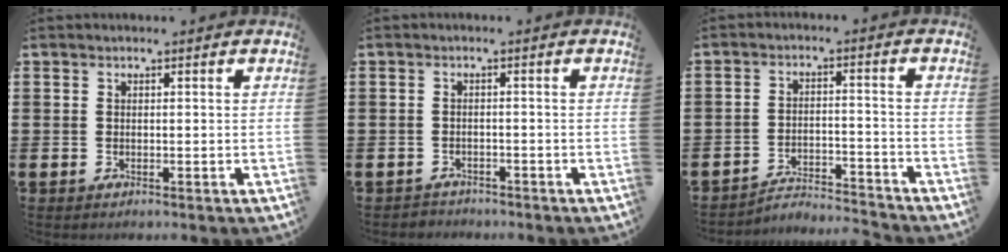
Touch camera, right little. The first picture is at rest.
{"total": 1.1, "force": [-1.0, 0.3, -0.1], "torque": [-0.001, 0.003, -0.023]}
{"total": 3.7, "force": [-3.7, 0.2, 0.2], "torque": [-0.010, 0.002, -0.080]}